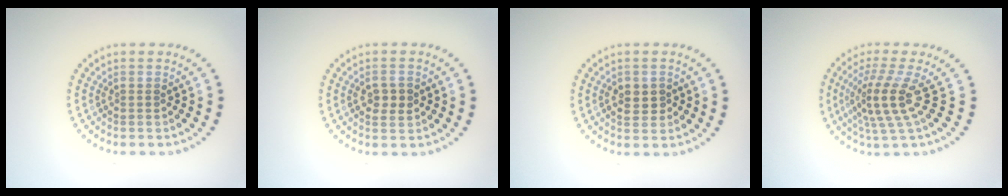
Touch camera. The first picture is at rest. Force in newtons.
{"total": 2.0, "press": 2.0, "slide": 0.1}
{"total": 2.1, "press": 2.1, "slide": 0.3}
{"total": 4.1, "press": 2.8, "slide": 2.9}